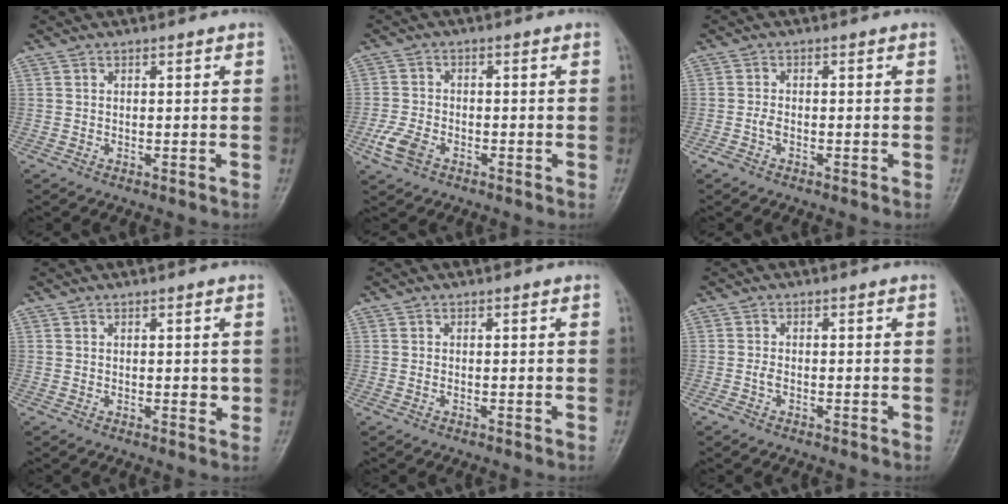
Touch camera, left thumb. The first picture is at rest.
{"total": 5.2, "force": [-2.8, 3.1, 3.1], "torque": [-0.076, 0.008, -0.057]}
{"total": 2.1, "force": [-1.2, 1.1, 1.4], "torque": [-0.040, 0.006, -0.026]}
{"total": 2.1, "force": [-0.1, 1.1, 1.8], "torque": [-0.012, -0.002, -0.003]}
{"total": 0.0}
{"total": 1.6, "force": [-0.9, 0.8, 1.1], "torque": [-0.031, 0.004, -0.021]}